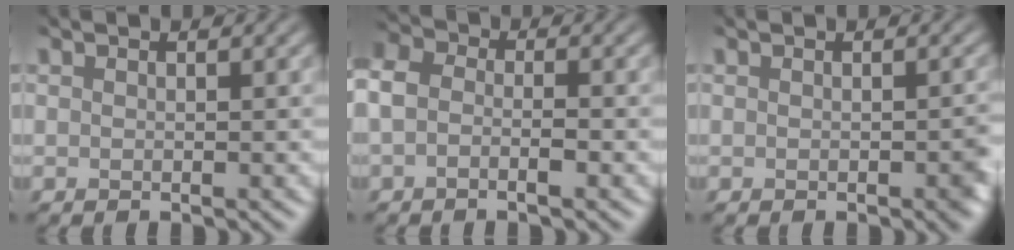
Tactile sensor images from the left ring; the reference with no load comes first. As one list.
[{"total": 2.7, "force": [-1.6, 1.4, 1.5], "torque": [-0.036, -0.001, -0.031]}, {"total": 0.9, "force": [-0.2, 0.3, 0.9], "torque": [-0.017, -0.001, 0.003]}]